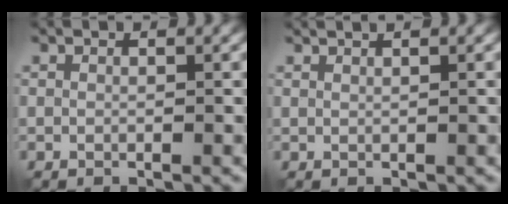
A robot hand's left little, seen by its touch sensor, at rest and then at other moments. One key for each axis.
{"total": 1.4, "fx": 1.0, "fy": 0.3, "fz": 0.9, "tx": -0.004, "ty": 0.003, "tz": 0.005}